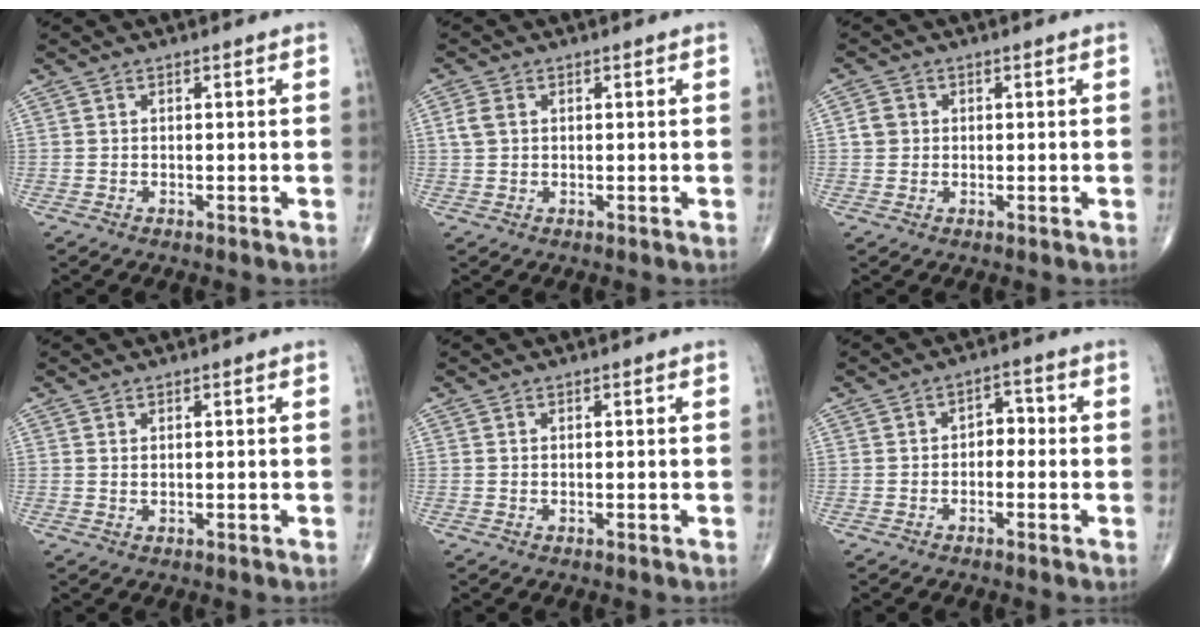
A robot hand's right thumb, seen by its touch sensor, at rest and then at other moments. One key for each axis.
{"total": 2.7, "fx": 0.6, "fy": 1.9, "fz": 1.7, "tx": -0.042, "ty": 0.006, "tz": 0.013}
{"total": 2.7, "fx": 0.3, "fy": 2.5, "fz": 1.0, "tx": -0.006, "ty": 0.005, "tz": 0.004}
{"total": 0.6, "fx": 0.4, "fy": 0.2, "fz": 0.4, "tx": -0.007, "ty": -0.002, "tz": 0.008}
{"total": 0.0}
{"total": 3.1, "fx": -0.5, "fy": 2.3, "fz": 2.1, "tx": -0.009, "ty": 0.018, "tz": -0.019}